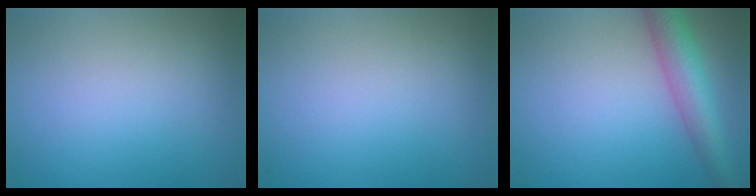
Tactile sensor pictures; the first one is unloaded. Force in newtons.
{"total": 0.0}
{"total": 5.3, "press": 5.3, "slide": 0.2}